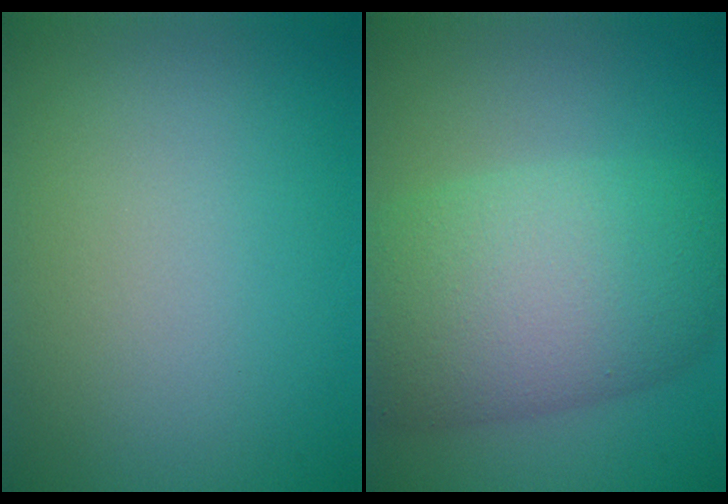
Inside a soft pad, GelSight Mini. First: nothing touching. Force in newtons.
{"total": 10.1, "press": 10.1, "slide": 0.7}